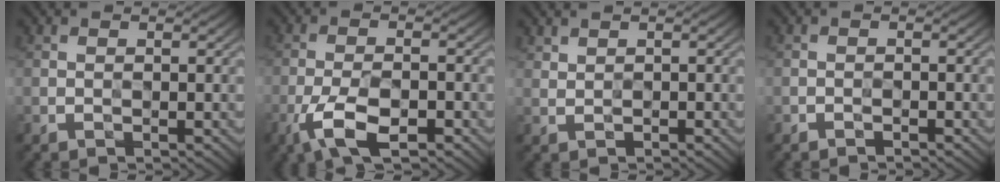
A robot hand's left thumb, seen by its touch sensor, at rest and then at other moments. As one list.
[{"total": 7.4, "force": [-4.1, 2.6, 5.6], "torque": [-0.115, -0.002, -0.079]}, {"total": 1.1, "force": [0.9, 0.4, 0.5], "torque": [-0.014, 0.001, 0.023]}, {"total": 0.9, "force": [-0.8, 0.3, 0.1], "torque": [0.001, -0.001, -0.016]}]